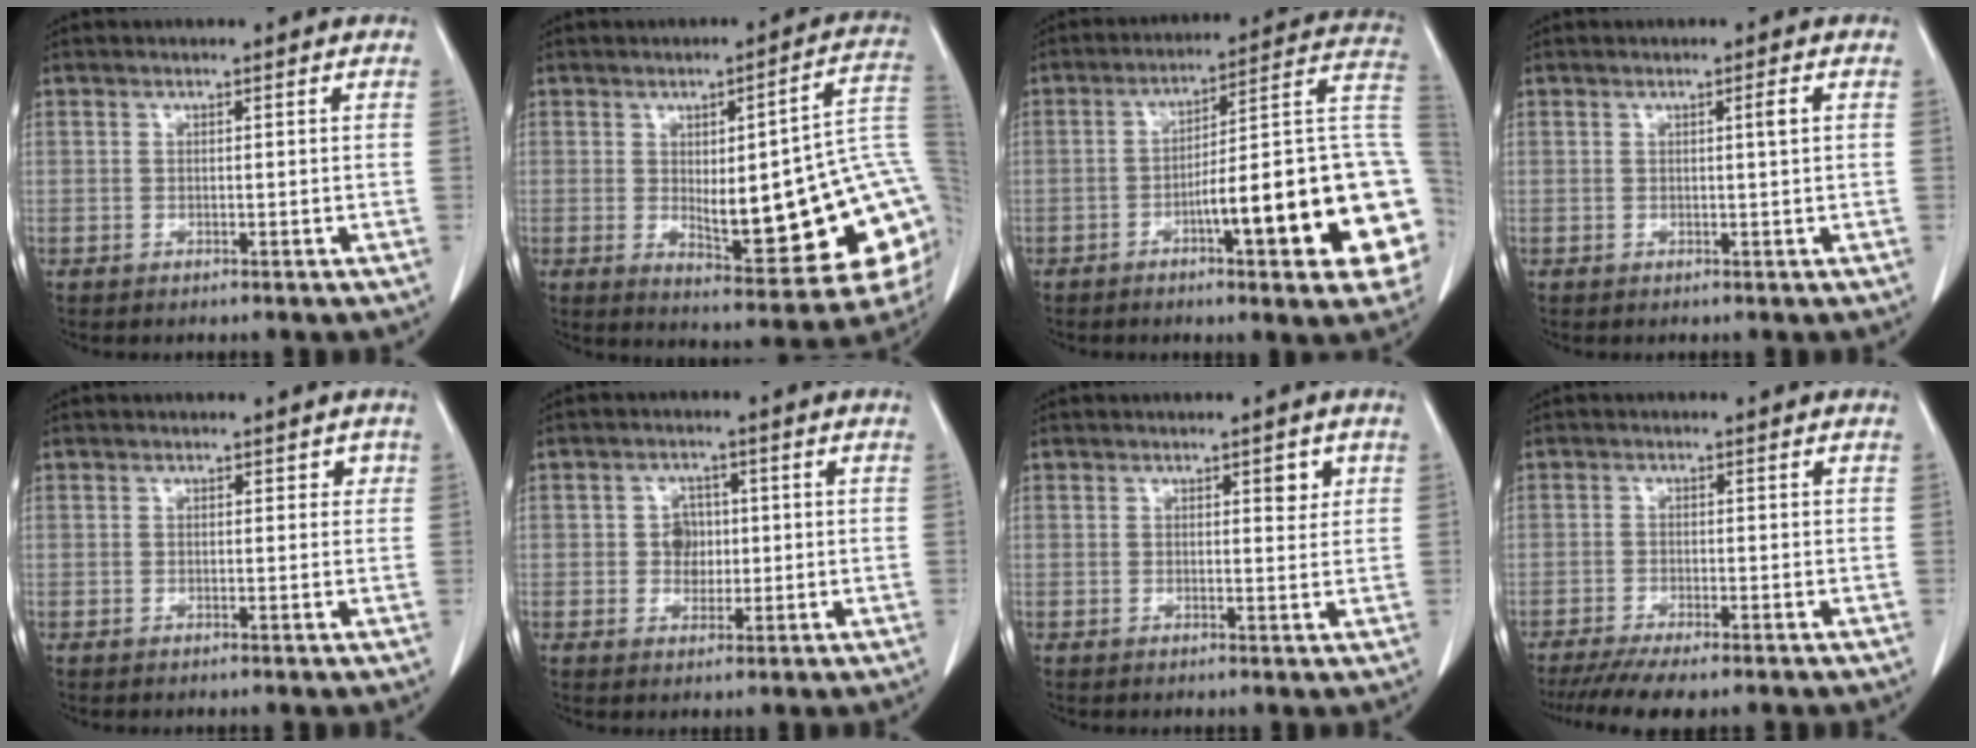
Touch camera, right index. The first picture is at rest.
{"total": 21.8, "force": [-1.0, 4.2, 21.3], "torque": [-0.206, 0.013, -0.001]}
{"total": 21.7, "force": [-5.3, 2.5, 20.8], "torque": [-0.200, 0.025, -0.067]}
{"total": 1.2, "force": [0.2, -0.3, 1.2], "torque": [-0.023, 0.001, 0.004]}
{"total": 0.8, "force": [0.3, 0.6, 0.5], "torque": [-0.002, 0.003, -0.001]}
{"total": 3.4, "force": [0.0, 3.0, 1.7], "torque": [-0.021, 0.008, 0.000]}
{"total": 2.1, "force": [1.0, 0.8, 1.6], "torque": [-0.019, -0.002, 0.013]}
{"total": 7.2, "force": [-5.7, 0.8, 4.2], "torque": [-0.065, -0.015, -0.089]}